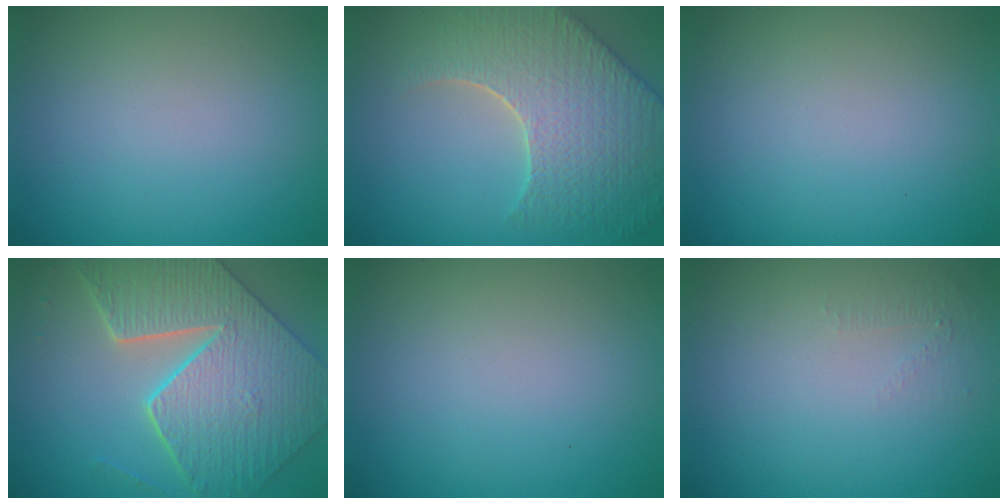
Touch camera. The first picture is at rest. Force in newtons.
{"total": 8.5, "press": 6.5, "slide": 5.5}
{"total": 0.0}
{"total": 9.0, "press": 7.2, "slide": 5.3}
{"total": 0.0}
{"total": 0.5, "press": 0.2, "slide": 0.5}